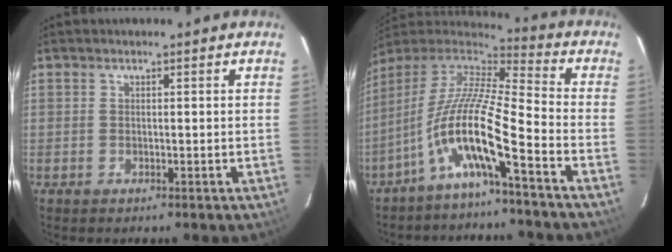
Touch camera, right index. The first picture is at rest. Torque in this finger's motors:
{"motor_torque": [1.20, -0.94, 1.05, 0.21]}